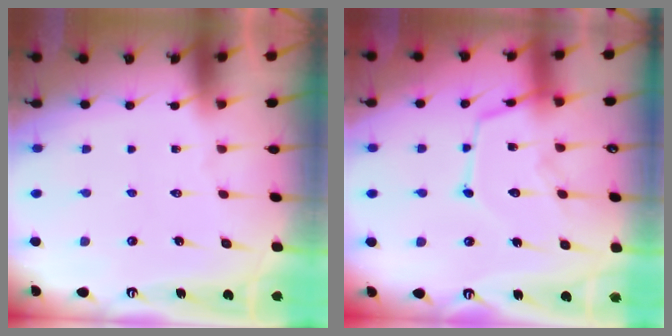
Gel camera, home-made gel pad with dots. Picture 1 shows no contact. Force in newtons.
{"total": 13.2, "press": 13.1, "slide": 1.2}